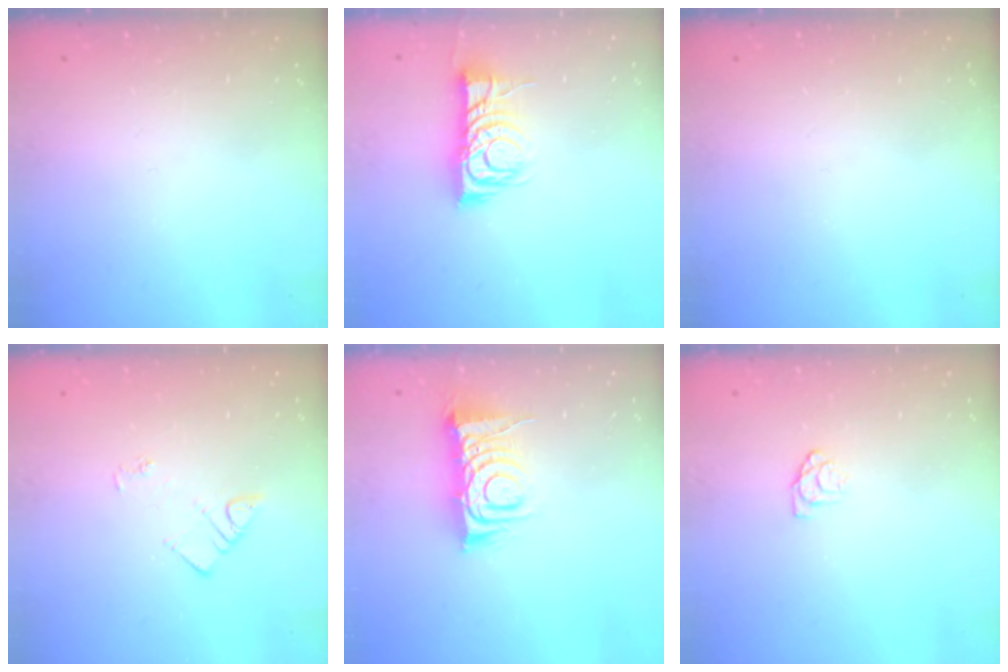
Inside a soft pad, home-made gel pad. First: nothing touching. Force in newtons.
{"total": 10.8, "press": 10.8, "slide": 0.8}
{"total": 0.0}
{"total": 4.2, "press": 4.2, "slide": 0.5}
{"total": 9.8, "press": 9.8, "slide": 1.1}
{"total": 4.5, "press": 4.5, "slide": 0.3}